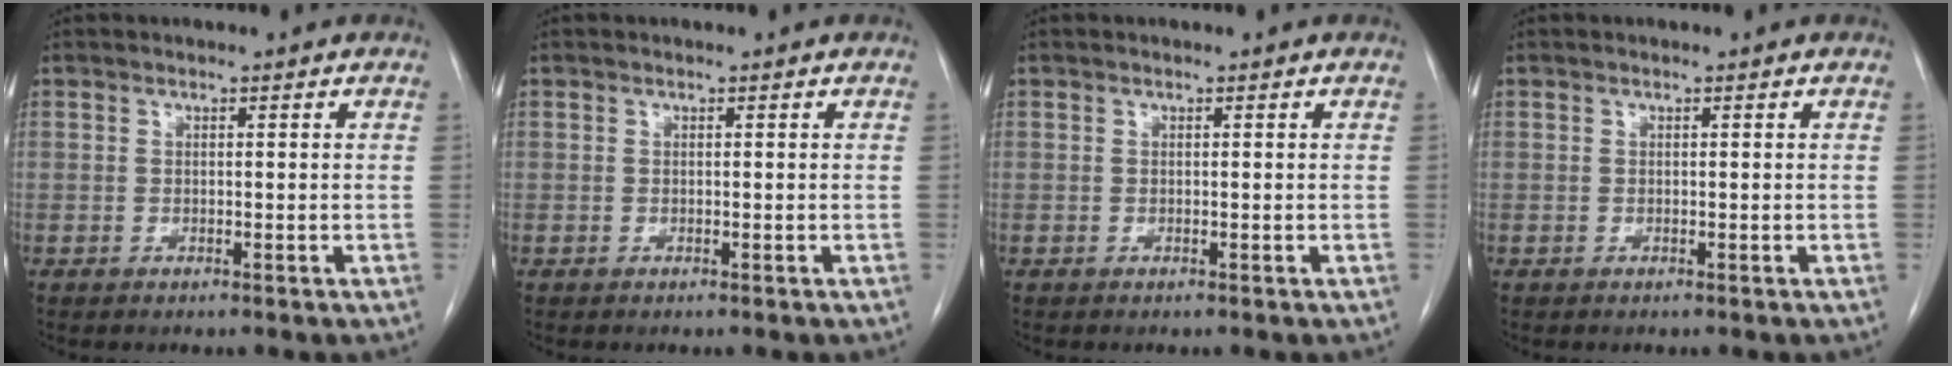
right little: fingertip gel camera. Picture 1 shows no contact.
{"total": 0.0}
{"total": 0.0}
{"total": 0.0}